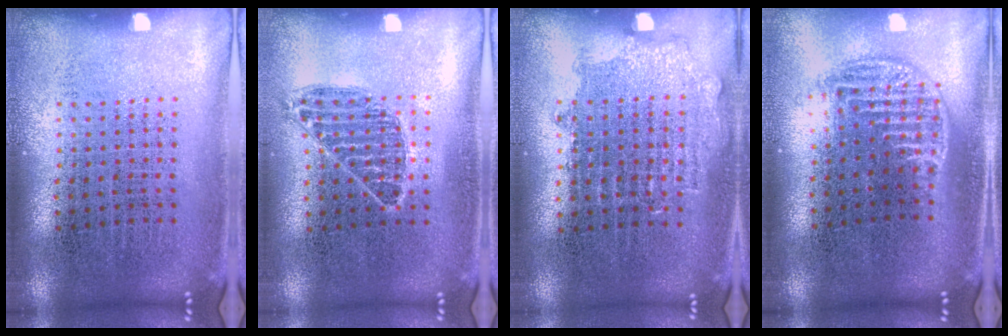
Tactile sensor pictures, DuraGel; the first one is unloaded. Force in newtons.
{"total": 0.7, "press": 0.7, "slide": 0.3}
{"total": 0.8, "press": 0.7, "slide": 0.4}
{"total": 1.1, "press": 1.0, "slide": 0.5}